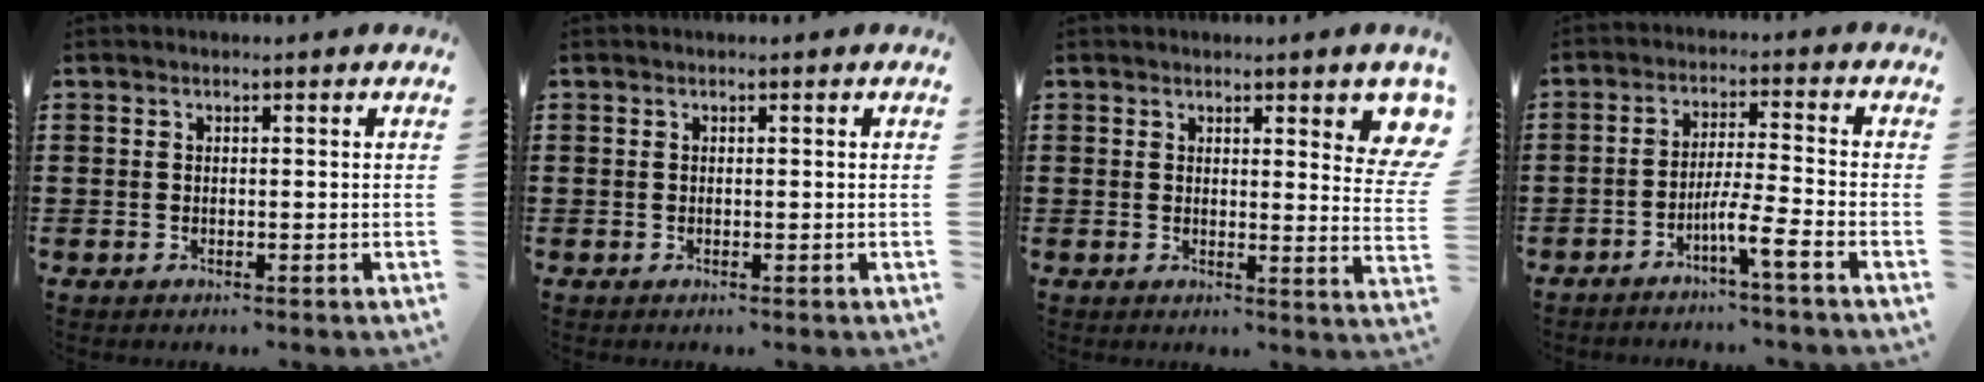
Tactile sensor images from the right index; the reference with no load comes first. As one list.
[{"total": 0.0}, {"total": 4.7, "force": [3.4, 0.8, 3.2], "torque": [-0.041, -0.012, 0.055]}, {"total": 5.4, "force": [-3.5, -0.2, 4.1], "torque": [-0.077, -0.007, -0.068]}]